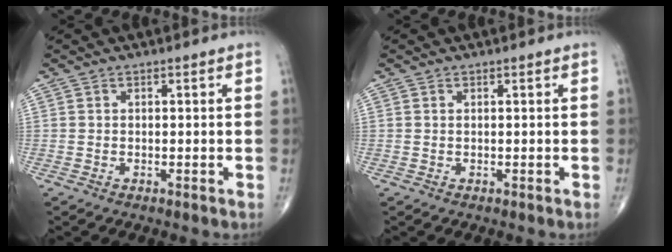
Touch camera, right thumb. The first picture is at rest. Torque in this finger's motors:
{"motor_torque": [0.27, -0.01, -0.07, -0.16, -0.03]}